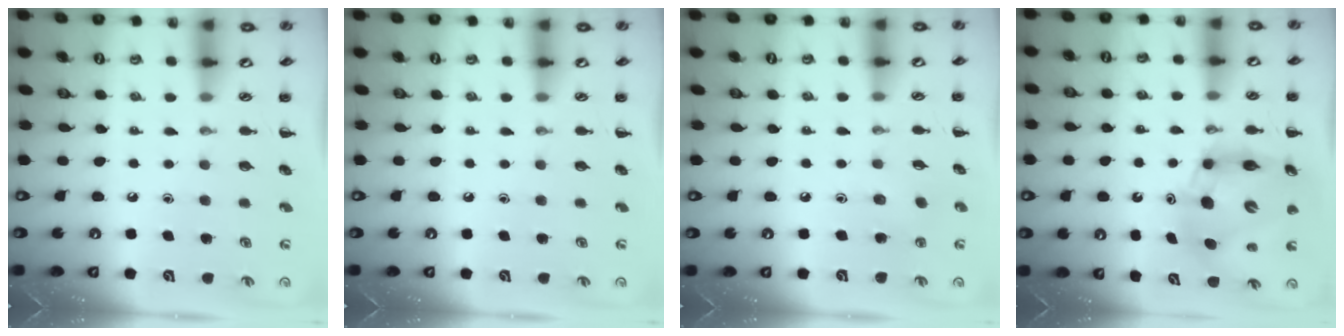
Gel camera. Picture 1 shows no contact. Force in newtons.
{"total": 0.0}
{"total": 3.4, "press": 3.2, "slide": 1.0}
{"total": 10.4, "press": 9.9, "slide": 3.2}